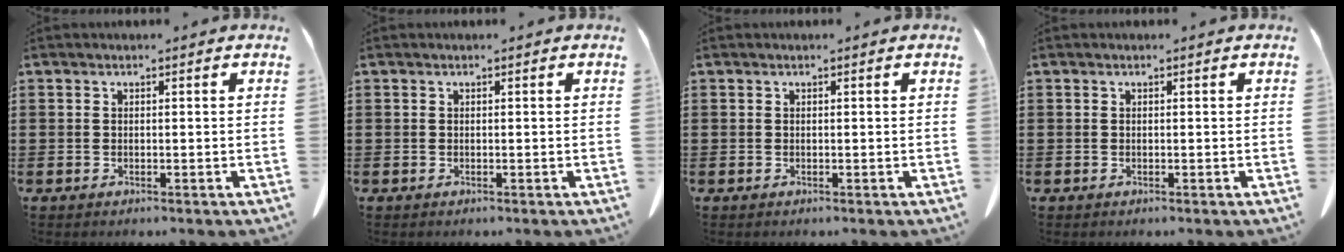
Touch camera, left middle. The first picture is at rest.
{"total": 0.0}
{"total": 0.0}
{"total": 0.0}